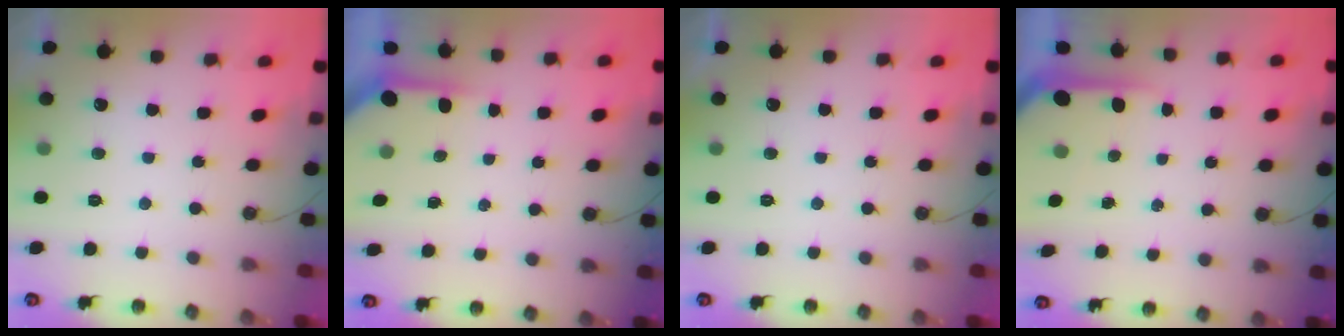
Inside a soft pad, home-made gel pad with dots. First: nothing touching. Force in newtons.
{"total": 3.5, "press": 3.5, "slide": 0.3}
{"total": 0.6, "press": 0.5, "slide": 0.2}
{"total": 5.5, "press": 5.5, "slide": 0.6}